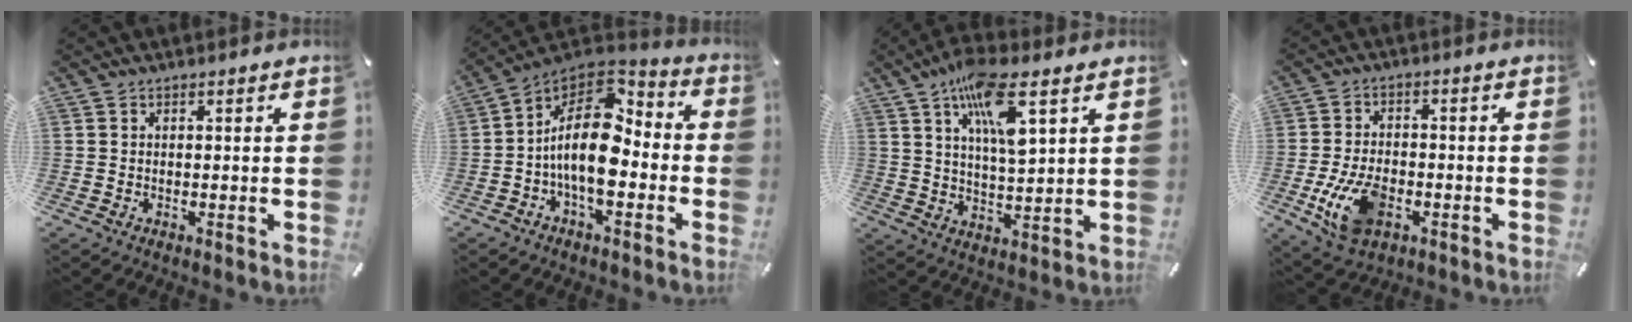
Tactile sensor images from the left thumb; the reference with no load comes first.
{"total": 15.9, "force": [-2.0, 8.9, 13.0], "torque": [-0.255, -0.006, -0.039]}
{"total": 12.4, "force": [6.7, 3.4, 9.9], "torque": [-0.179, -0.016, 0.113]}
{"total": 11.2, "force": [-3.6, 6.9, 8.0], "torque": [-0.166, 0.002, -0.063]}